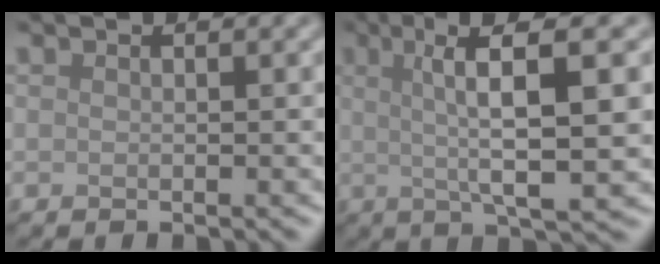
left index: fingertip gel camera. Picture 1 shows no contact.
{"total": 9.1, "force": [1.6, 2.0, 8.8], "torque": [-0.122, 0.007, 0.026]}